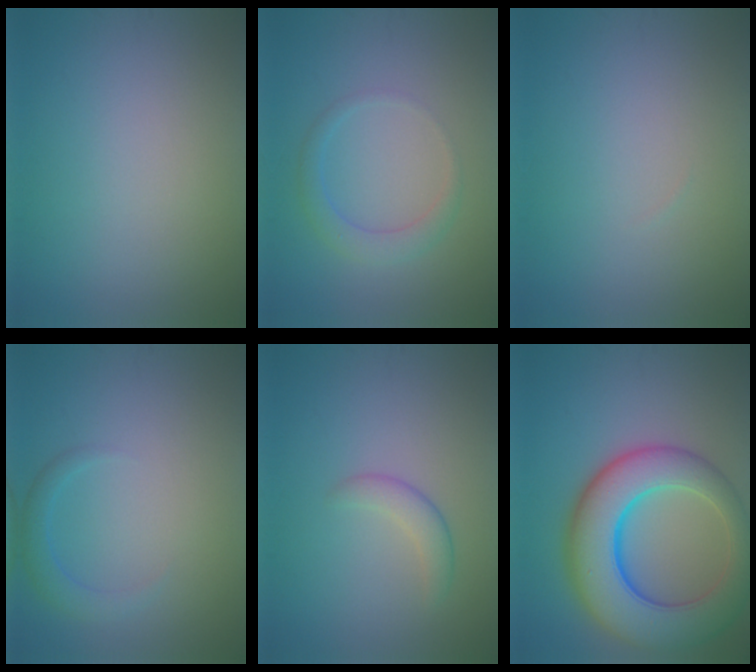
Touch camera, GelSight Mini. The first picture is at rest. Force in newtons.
{"total": 2.2, "press": 2.2, "slide": 0.1}
{"total": 0.0}
{"total": 1.8, "press": 1.8, "slide": 0.1}
{"total": 1.9, "press": 1.9, "slide": 0.0}
{"total": 10.8, "press": 10.8, "slide": 0.6}